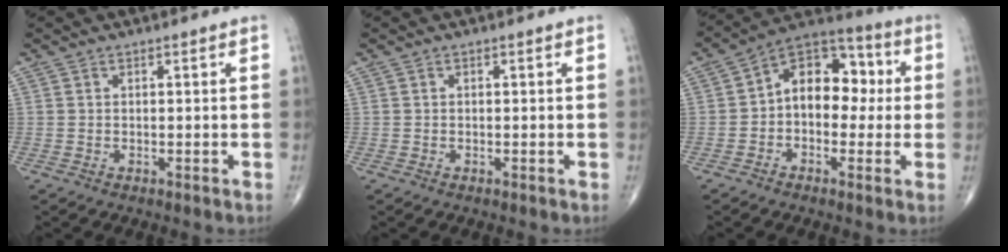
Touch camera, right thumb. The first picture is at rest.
{"total": 0.0}
{"total": 12.8, "force": [0.5, 8.7, 9.5], "torque": [-0.099, 0.038, -0.011]}